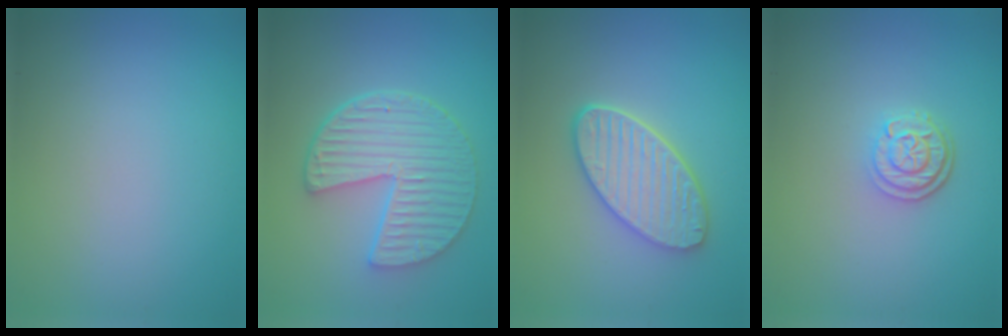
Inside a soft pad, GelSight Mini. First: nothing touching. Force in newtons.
{"total": 5.7, "press": 4.6, "slide": 3.3}
{"total": 5.1, "press": 4.5, "slide": 2.5}
{"total": 2.8, "press": 2.3, "slide": 1.6}